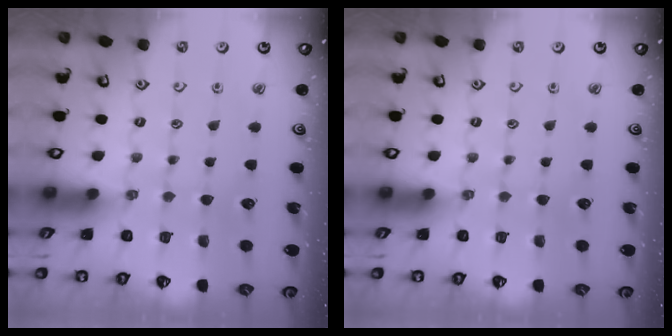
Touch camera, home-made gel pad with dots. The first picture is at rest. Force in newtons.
{"total": 0.0}